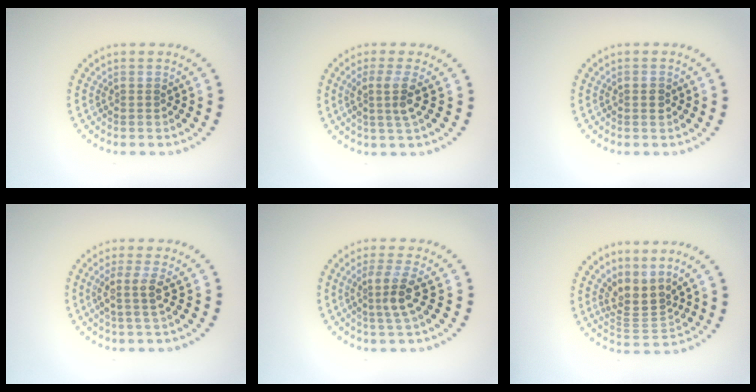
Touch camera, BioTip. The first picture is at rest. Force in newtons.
{"total": 2.7, "press": 2.0, "slide": 1.8}
{"total": 1.2, "press": 1.2, "slide": 0.1}
{"total": 2.2, "press": 1.9, "slide": 1.2}
{"total": 3.0, "press": 2.5, "slide": 1.6}
{"total": 3.4, "press": 2.5, "slide": 2.3}